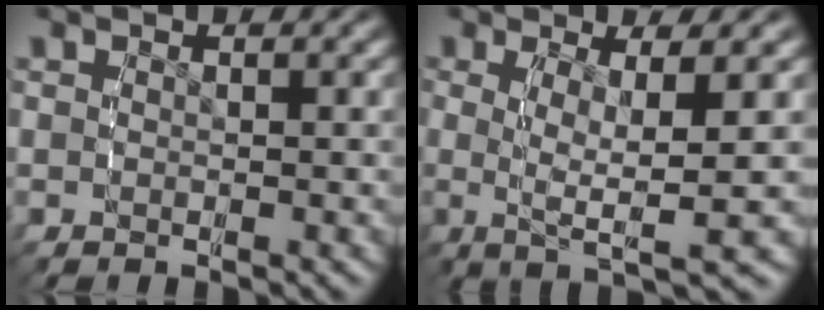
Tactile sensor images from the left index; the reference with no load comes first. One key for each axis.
{"total": 7.3, "fx": -1.0, "fy": 2.6, "fz": 6.7, "tx": -0.105, "ty": -0.018, "tz": -0.007}